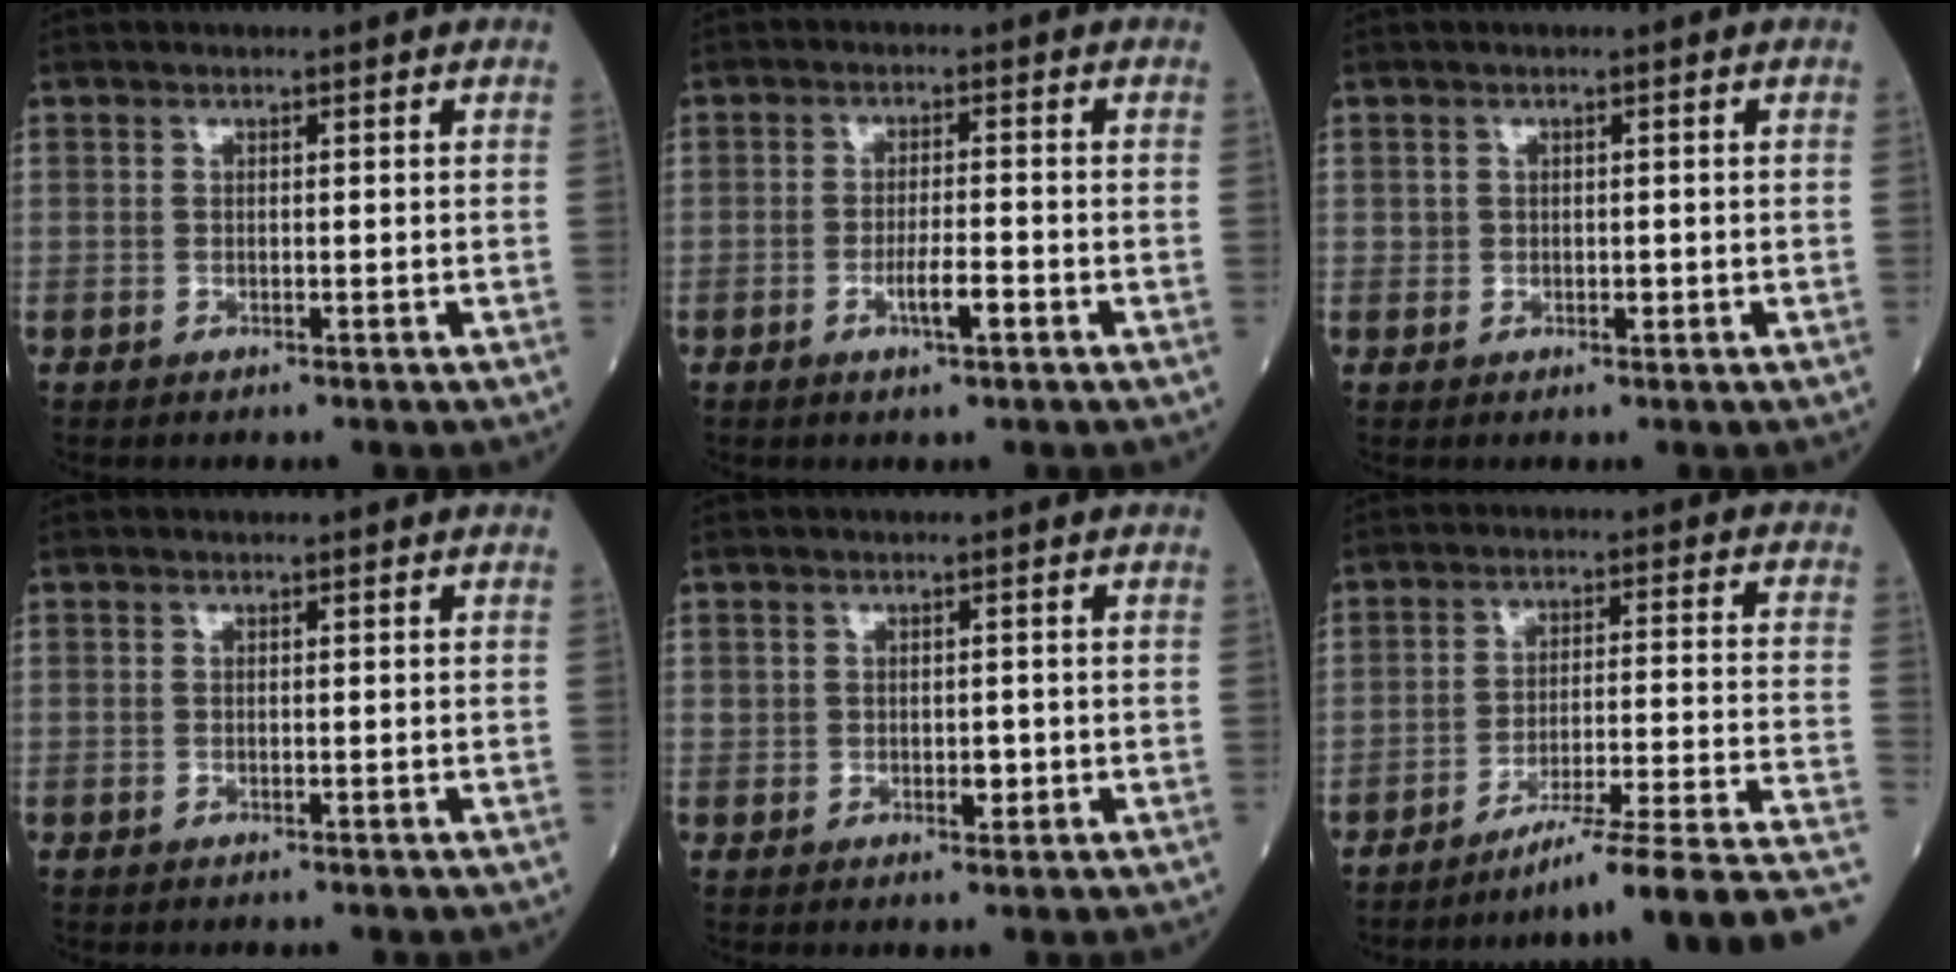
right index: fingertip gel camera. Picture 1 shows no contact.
{"total": 3.9, "force": [-1.6, 0.5, 3.5], "torque": [-0.061, -0.001, -0.027]}
{"total": 1.1, "force": [0.0, 0.9, 0.6], "torque": [-0.009, -0.001, 0.002]}
{"total": 0.0}
{"total": 1.9, "force": [-0.1, 1.3, 1.4], "torque": [-0.020, 0.000, 0.002]}
{"total": 17.0, "force": [-13.8, -2.3, 9.6], "torque": [-0.086, 0.009, -0.198]}